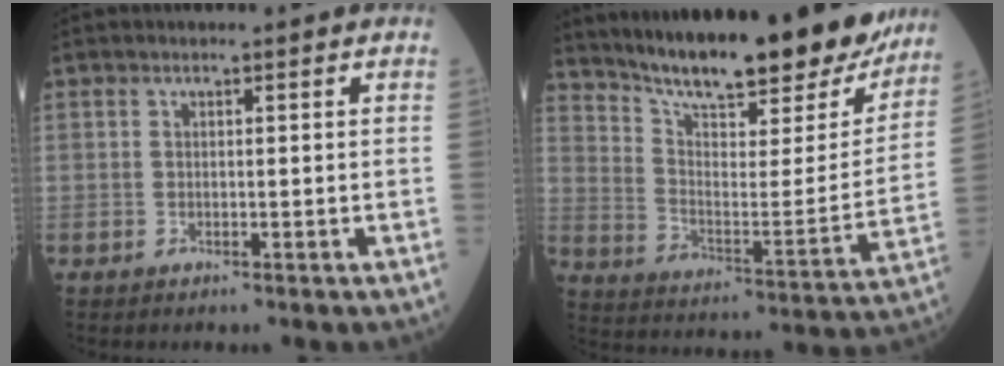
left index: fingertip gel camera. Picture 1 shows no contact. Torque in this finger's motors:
{"motor_torque": [0.48, -0.84, 0.94, 0.08]}